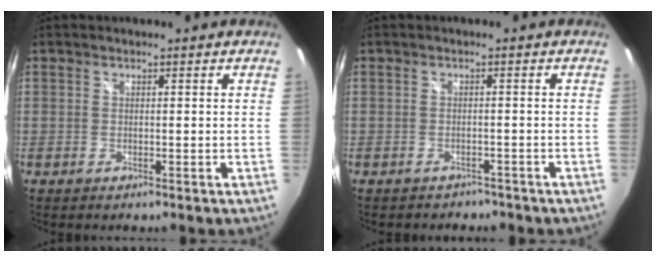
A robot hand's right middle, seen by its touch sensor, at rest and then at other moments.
{"total": 4.1, "force": [-3.4, 2.1, 0.8], "torque": [-0.013, -0.004, -0.041]}